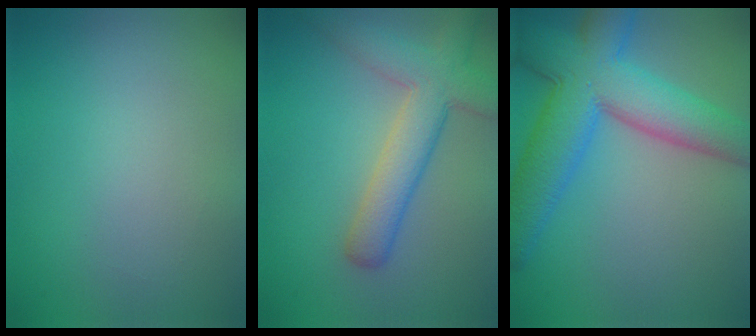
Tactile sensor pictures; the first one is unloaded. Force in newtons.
{"total": 5.6, "press": 5.6, "slide": 0.2}
{"total": 9.8, "press": 9.8, "slide": 0.3}